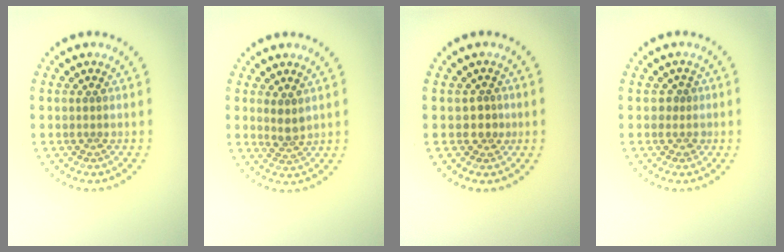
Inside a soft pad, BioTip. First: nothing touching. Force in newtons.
{"total": 1.6, "press": 1.4, "slide": 0.9}
{"total": 1.6, "press": 1.2, "slide": 1.0}
{"total": 1.1, "press": 0.9, "slide": 0.7}